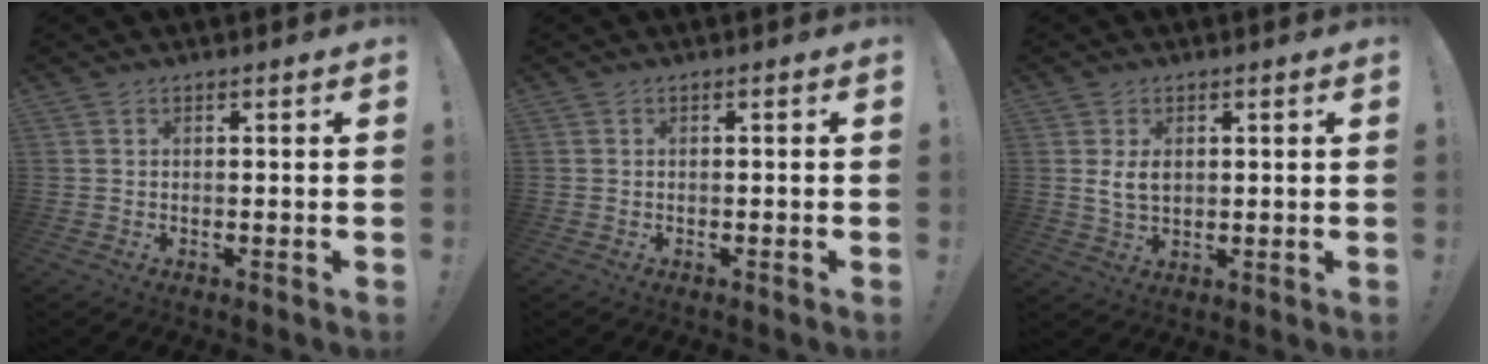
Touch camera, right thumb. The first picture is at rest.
{"total": 0.0}
{"total": 5.0, "force": [1.2, 3.4, 3.5], "torque": [-0.050, 0.001, 0.022]}